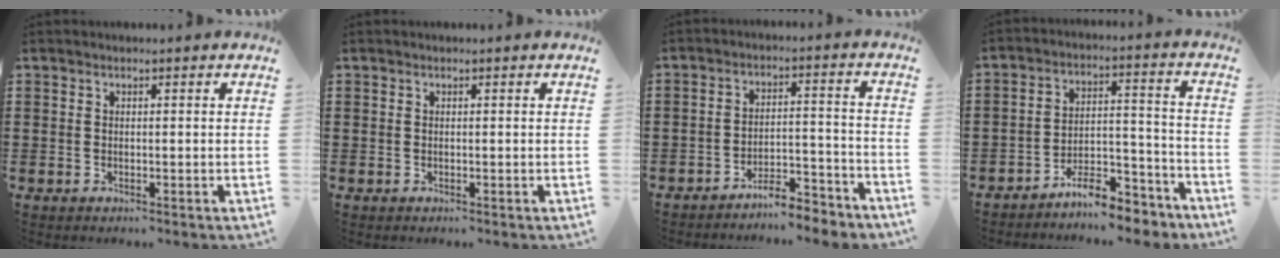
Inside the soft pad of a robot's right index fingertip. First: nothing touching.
{"total": 0.0}
{"total": 5.5, "force": [-5.4, 0.2, 1.3], "torque": [-0.022, 0.008, -0.106]}
{"total": 8.3, "force": [-7.7, 1.7, 2.8], "torque": [-0.039, 0.028, -0.145]}